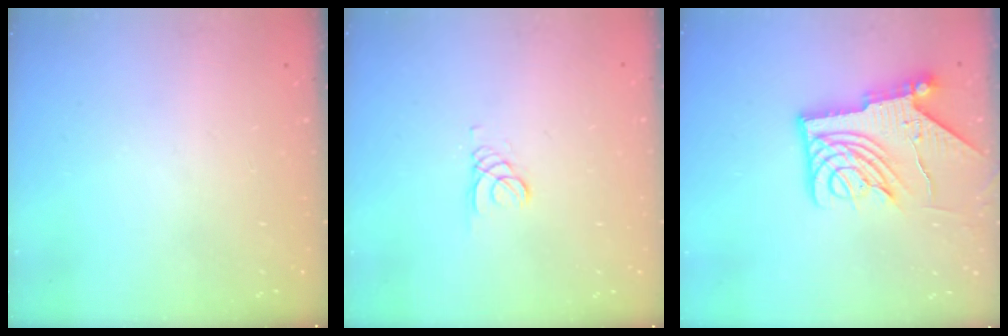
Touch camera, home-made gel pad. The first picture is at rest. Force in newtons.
{"total": 1.5, "press": 1.5, "slide": 0.1}
{"total": 13.5, "press": 13.4, "slide": 1.6}